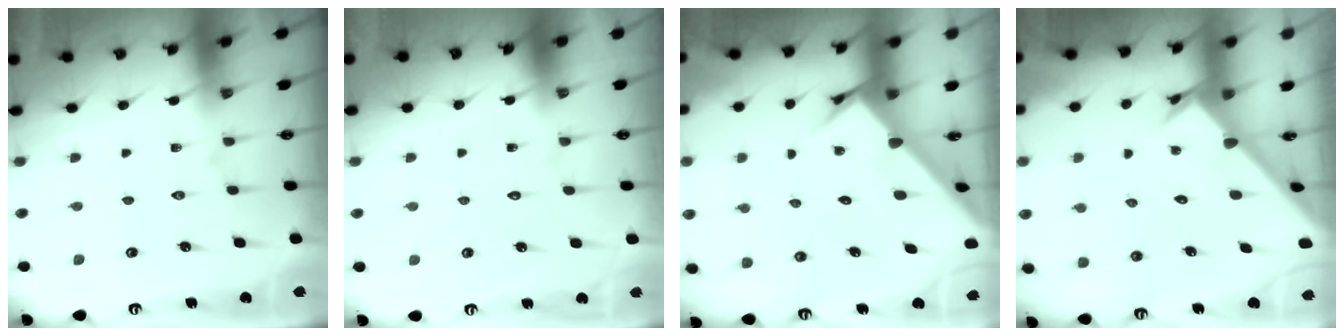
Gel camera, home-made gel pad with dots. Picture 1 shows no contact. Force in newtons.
{"total": 1.7, "press": 1.7, "slide": 0.1}
{"total": 2.7, "press": 2.7, "slide": 0.2}
{"total": 2.6, "press": 2.6, "slide": 0.3}